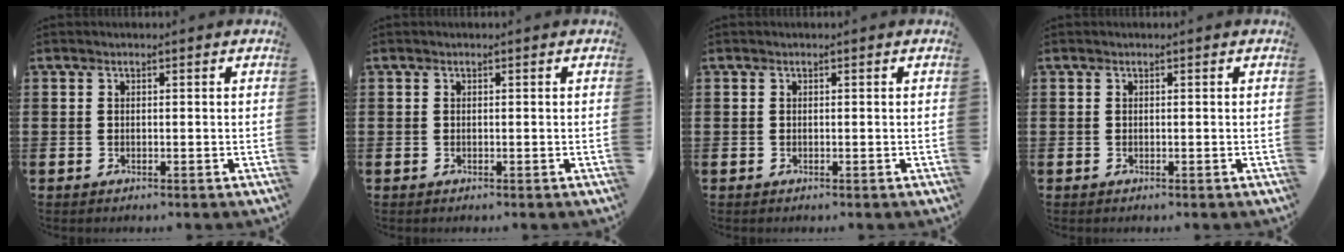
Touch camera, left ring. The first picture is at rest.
{"total": 0.0}
{"total": 0.0}
{"total": 0.0}